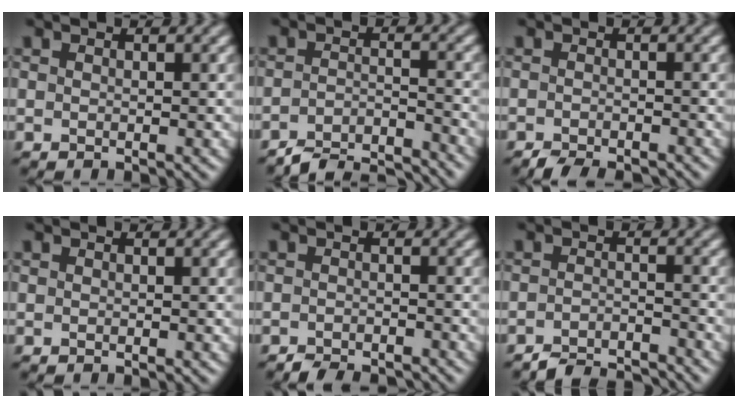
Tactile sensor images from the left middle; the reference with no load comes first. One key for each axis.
{"total": 5.8, "fx": -5.5, "fy": 1.0, "fz": 1.7, "tx": -0.030, "ty": -0.004, "tz": -0.093}
{"total": 2.3, "fx": -2.2, "fy": 0.4, "fz": 0.7, "tx": -0.008, "ty": 0.001, "tz": -0.041}
{"total": 0.0}
{"total": 2.4, "fx": -2.4, "fy": 0.3, "fz": 0.4, "tx": -0.004, "ty": 0.003, "tz": -0.043}
{"total": 3.9, "fx": -3.8, "fy": 0.5, "fz": 0.9, "tx": -0.018, "ty": 0.002, "tz": -0.068}